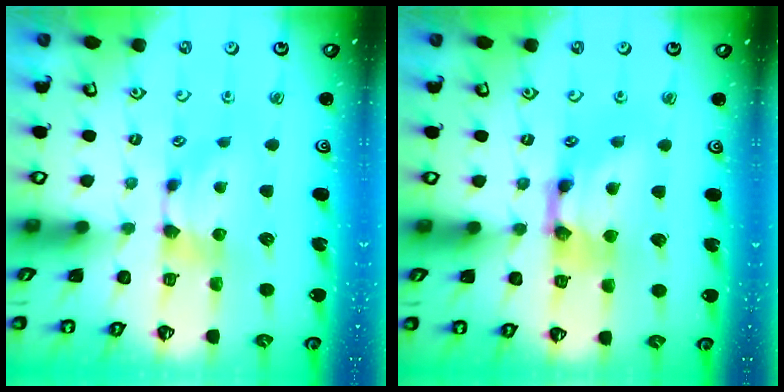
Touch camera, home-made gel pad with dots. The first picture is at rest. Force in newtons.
{"total": 5.5, "press": 5.5, "slide": 0.4}